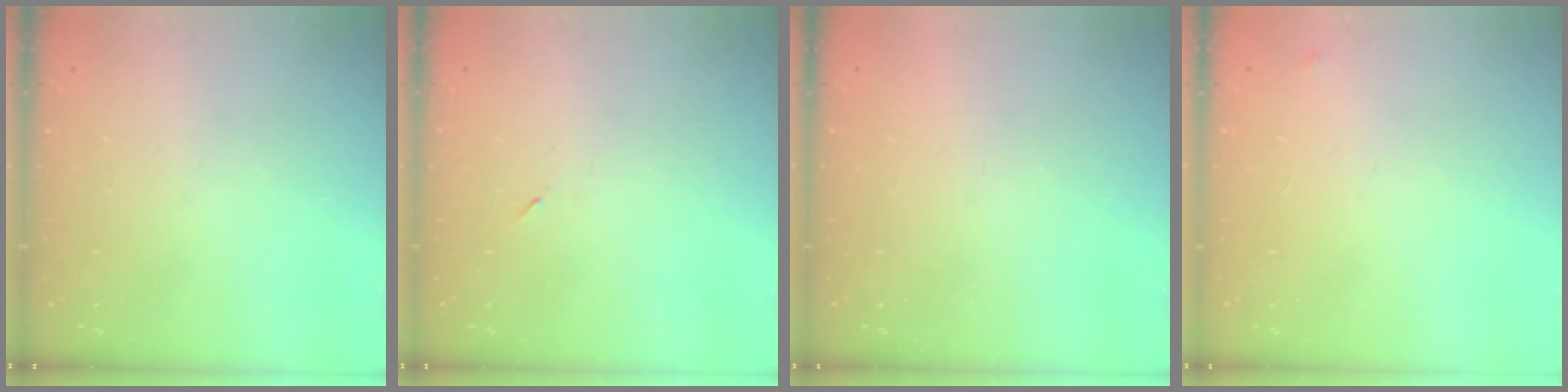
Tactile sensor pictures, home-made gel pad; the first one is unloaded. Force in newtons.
{"total": 2.6, "press": 2.3, "slide": 1.2}
{"total": 1.6, "press": 1.6, "slide": 0.1}
{"total": 2.5, "press": 2.4, "slide": 0.4}